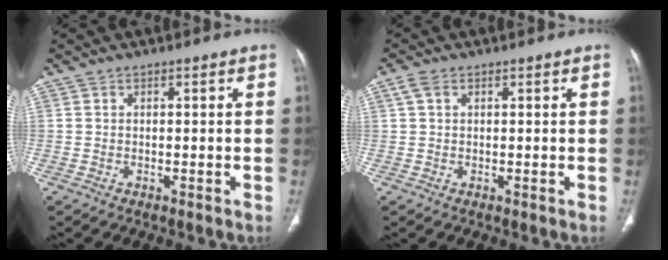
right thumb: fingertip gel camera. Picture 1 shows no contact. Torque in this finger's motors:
{"motor_torque": [0.06, 0.03, -0.01, -0.18, 0.01]}